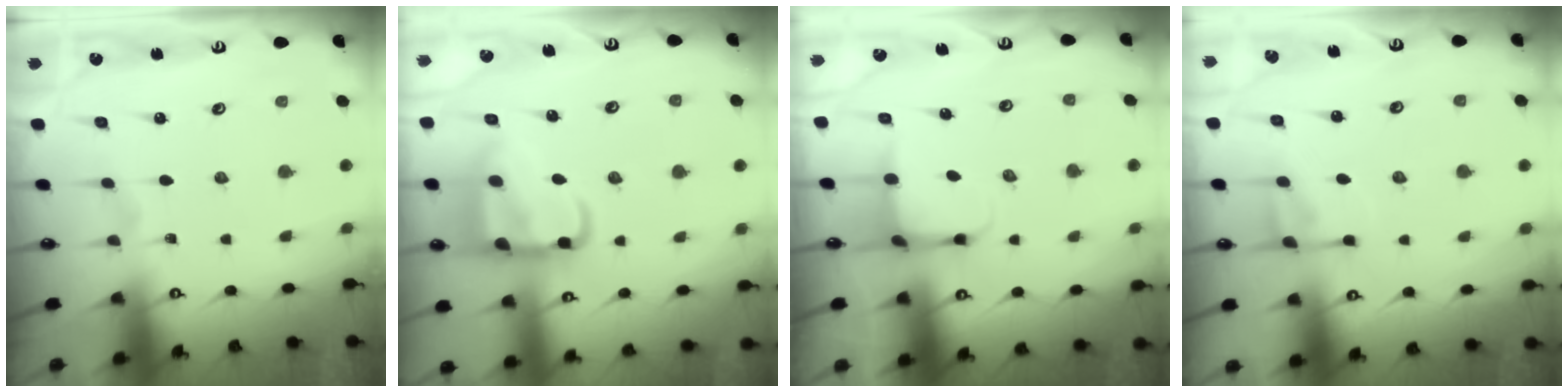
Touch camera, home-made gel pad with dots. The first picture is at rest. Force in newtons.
{"total": 14.8, "press": 14.7, "slide": 1.7}
{"total": 3.9, "press": 3.8, "slide": 1.1}
{"total": 5.3, "press": 5.2, "slide": 0.9}